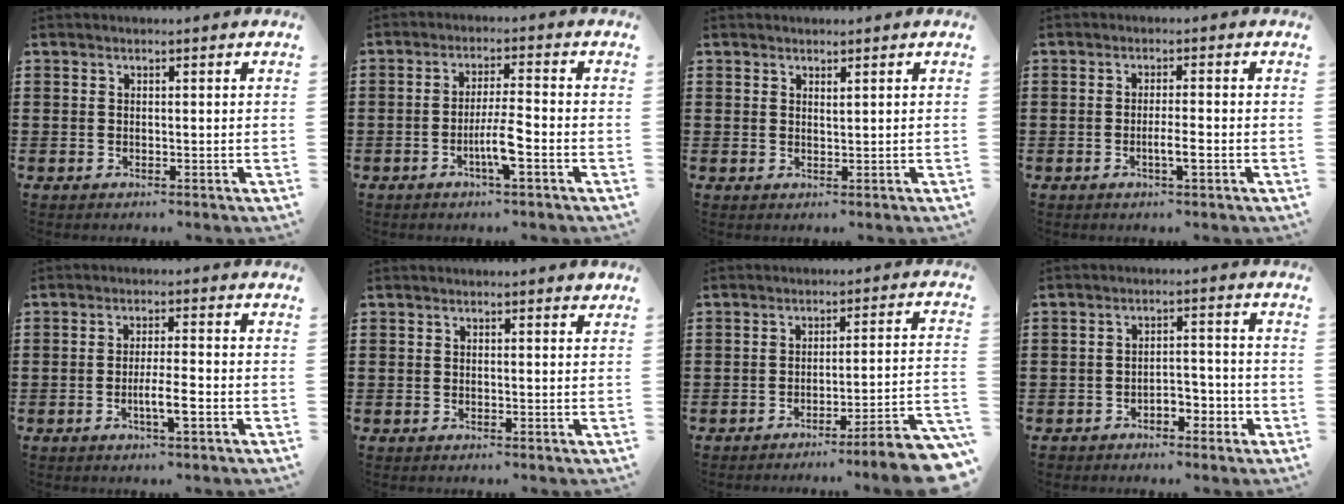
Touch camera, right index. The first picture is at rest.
{"total": 5.4, "force": [-2.2, 0.5, 4.9], "torque": [-0.096, -0.009, -0.043]}
{"total": 0.9, "force": [0.8, 0.0, 0.3], "torque": [-0.007, -0.002, 0.017]}
{"total": 2.9, "force": [-1.1, 0.2, 2.6], "torque": [-0.045, 0.000, -0.021]}
{"total": 4.4, "force": [-1.7, 0.4, 4.0], "torque": [-0.076, -0.006, -0.033]}
{"total": 0.6, "force": [0.4, 0.3, 0.3], "torque": [0.001, -0.002, 0.006]}
{"total": 5.5, "force": [-4.4, -0.5, 3.4], "torque": [-0.054, -0.017, -0.087]}
{"total": 3.7, "force": [-2.4, 1.8, 2.0], "torque": [-0.036, 0.010, -0.049]}